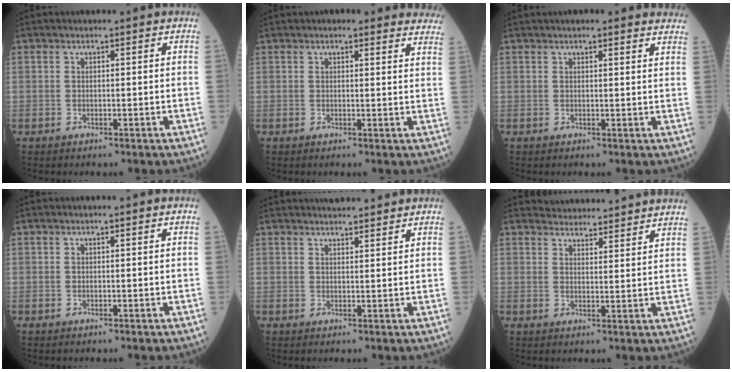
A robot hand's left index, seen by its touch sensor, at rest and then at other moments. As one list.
[{"total": 9.3, "force": [8.7, 2.2, 2.5], "torque": [0.005, -0.005, 0.066]}, {"total": 9.8, "force": [8.7, 1.8, 4.1], "torque": [-0.032, 0.018, 0.087]}, {"total": 0.0}, {"total": 6.5, "force": [6.1, 0.8, 2.0], "torque": [-0.027, 0.022, 0.079]}, {"total": 10.8, "force": [10.6, 1.1, 2.0], "torque": [-0.022, 0.015, 0.126]}]